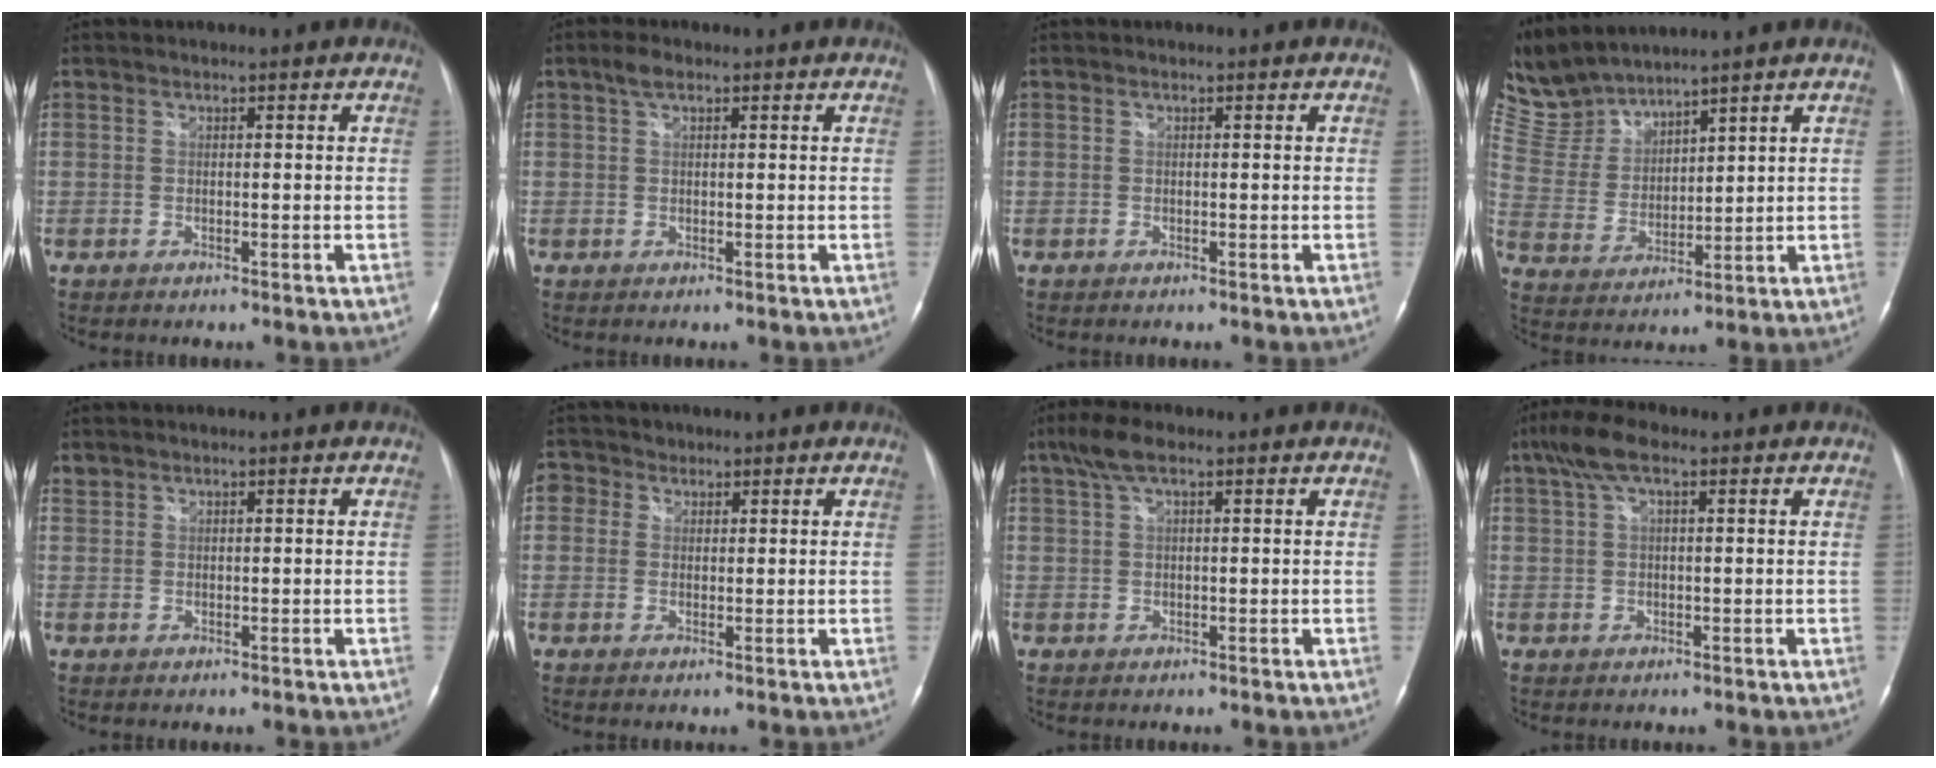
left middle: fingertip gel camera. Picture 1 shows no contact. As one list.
[{"total": 2.0, "force": [1.2, 0.8, 1.4], "torque": [-0.032, 0.013, 0.025]}, {"total": 0.0}, {"total": 8.9, "force": [8.8, 0.7, 0.6], "torque": [-0.043, 0.014, 0.202]}, {"total": 0.8, "force": [0.8, 0.3, -0.1], "torque": [-0.001, 0.007, 0.016]}, {"total": 2.9, "force": [1.4, 2.6, 0.4], "torque": [-0.008, 0.012, 0.020]}, {"total": 4.2, "force": [2.6, 1.1, 3.2], "torque": [-0.074, 0.022, 0.053]}, {"total": 5.4, "force": [3.0, 1.5, 4.3], "torque": [-0.098, 0.032, 0.056]}]